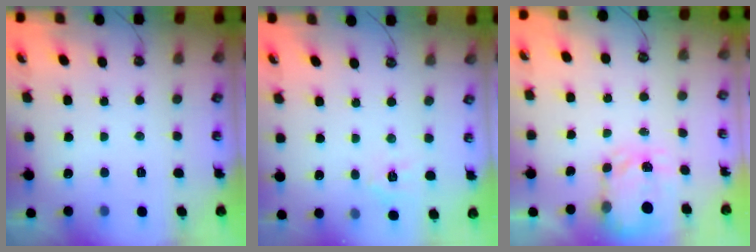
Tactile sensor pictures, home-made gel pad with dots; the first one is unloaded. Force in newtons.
{"total": 3.5, "press": 3.5, "slide": 0.3}
{"total": 3.8, "press": 3.7, "slide": 0.6}